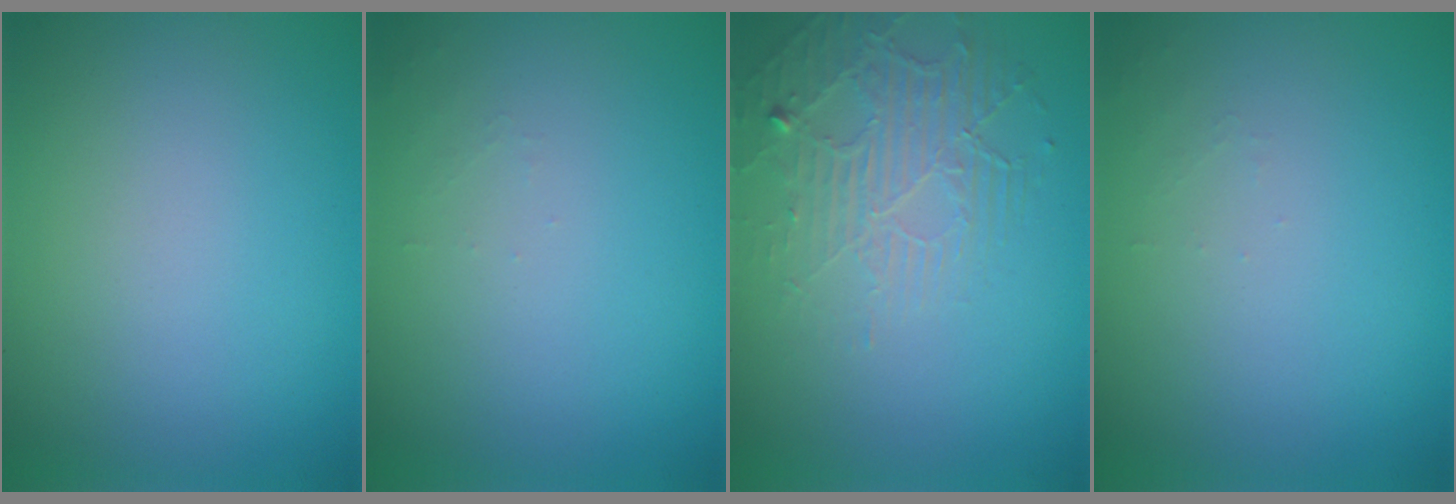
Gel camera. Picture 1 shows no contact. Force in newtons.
{"total": 0.7, "press": 0.7, "slide": 0.1}
{"total": 2.3, "press": 1.7, "slide": 1.6}
{"total": 0.7, "press": 0.7, "slide": 0.1}